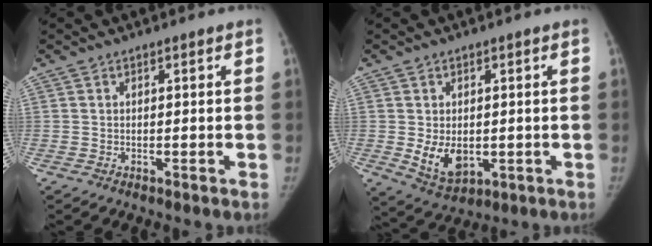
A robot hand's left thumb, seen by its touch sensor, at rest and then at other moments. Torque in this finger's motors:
{"motor_torque": [0.97, 0.94, 0.55, -0.57, 0.03]}